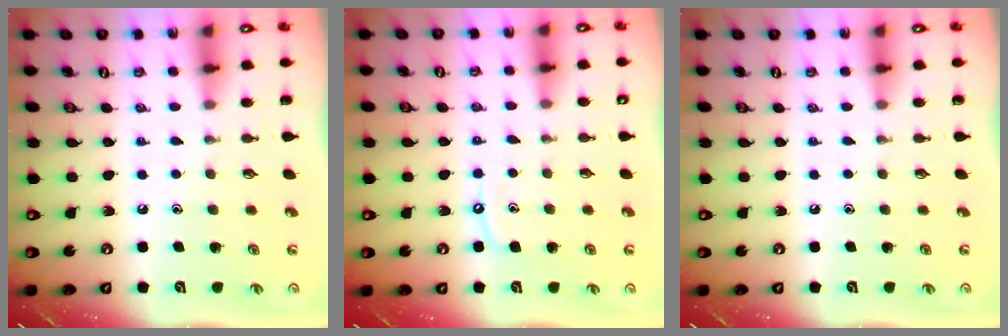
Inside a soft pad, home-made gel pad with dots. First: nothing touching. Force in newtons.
{"total": 6.8, "press": 6.7, "slide": 0.7}
{"total": 0.0}